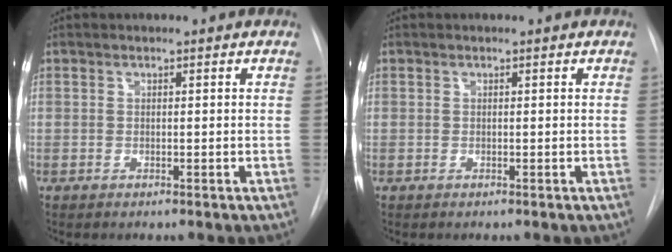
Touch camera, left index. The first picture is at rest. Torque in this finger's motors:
{"motor_torque": [-0.12, -0.03, 0.03, 0.02]}